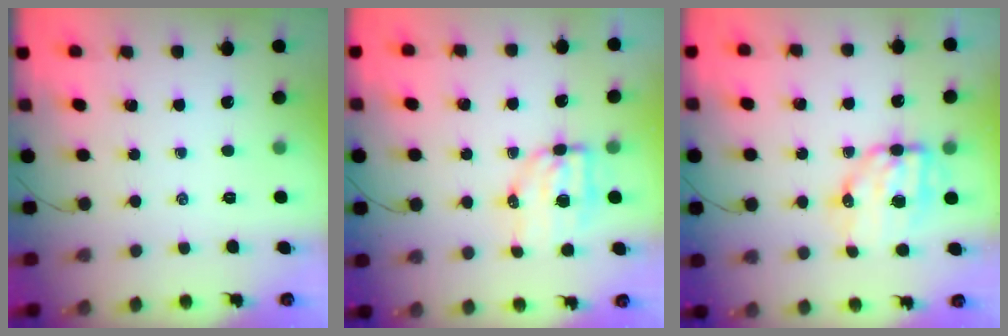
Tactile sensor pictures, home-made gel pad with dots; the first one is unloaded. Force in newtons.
{"total": 7.0, "press": 6.9, "slide": 1.1}
{"total": 9.3, "press": 9.1, "slide": 2.0}